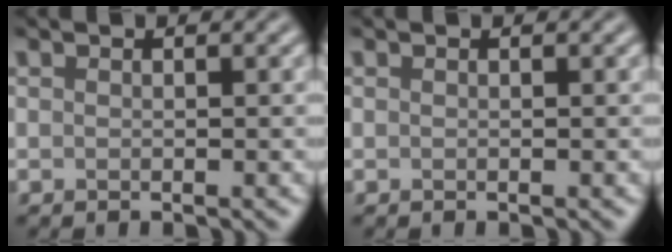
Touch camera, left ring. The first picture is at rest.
{"total": 0.0}